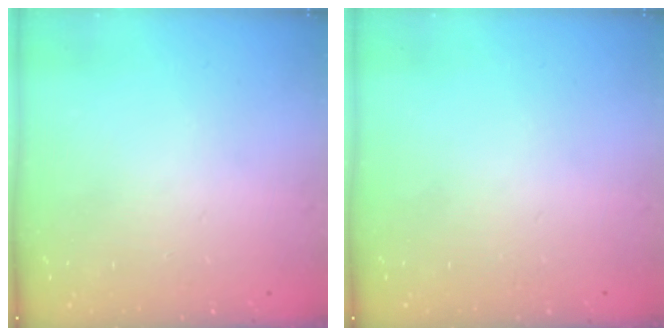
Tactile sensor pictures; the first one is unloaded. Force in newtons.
{"total": 0.0}